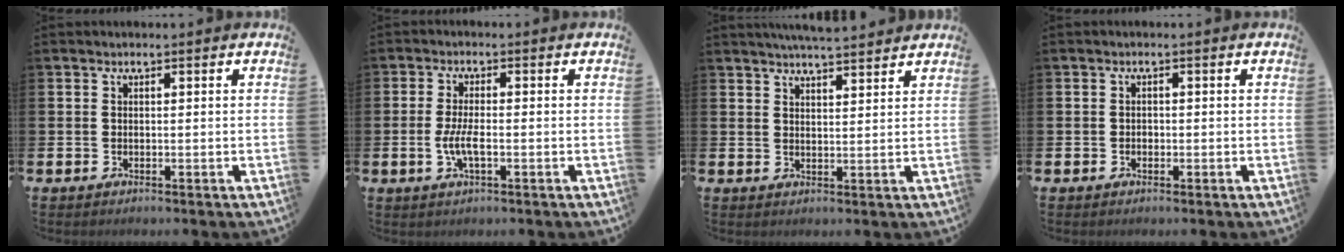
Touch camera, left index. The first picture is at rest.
{"total": 3.6, "force": [-0.8, 1.0, 3.3], "torque": [-0.074, -0.002, -0.020]}
{"total": 4.8, "force": [4.7, 0.0, 0.9], "torque": [-0.023, -0.019, 0.085]}
{"total": 0.8, "force": [-0.4, 0.7, 0.2], "torque": [-0.008, 0.005, -0.007]}